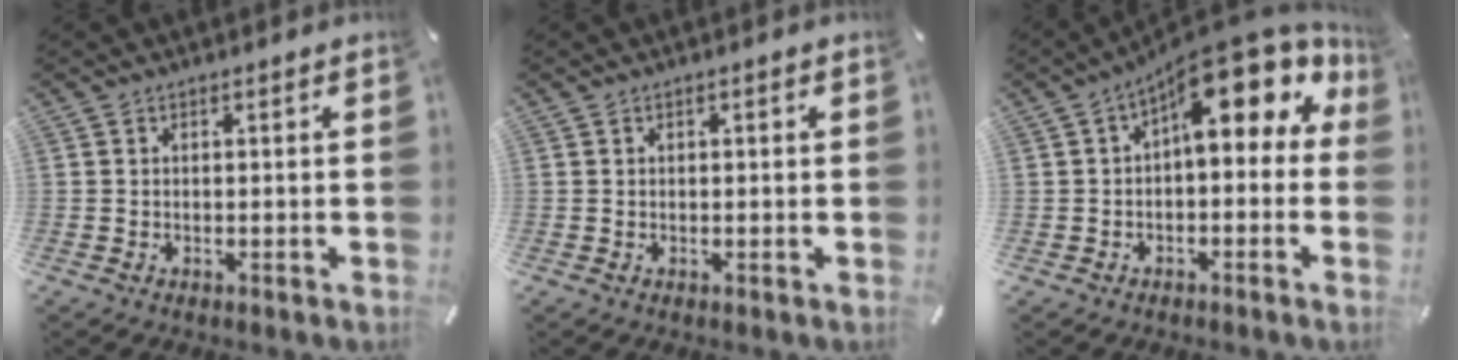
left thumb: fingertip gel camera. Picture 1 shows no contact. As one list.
[{"total": 0.5, "force": [0.1, 0.4, 0.3], "torque": [-0.005, 0.003, 0.001]}, {"total": 13.1, "force": [6.8, 6.3, 9.2], "torque": [-0.135, -0.051, 0.118]}]